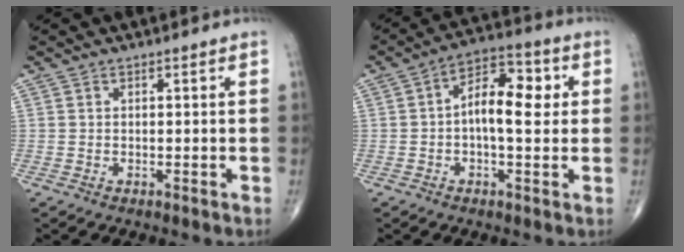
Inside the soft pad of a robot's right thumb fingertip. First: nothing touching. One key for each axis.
{"total": 10.4, "fx": 0.7, "fy": 5.1, "fz": 9.1, "tx": -0.126, "ty": 0.027, "tz": 0.004}